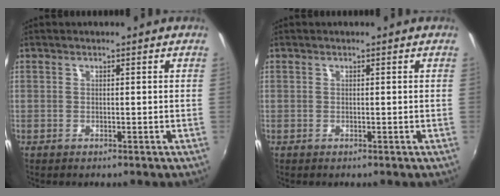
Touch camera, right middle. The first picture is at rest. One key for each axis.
{"total": 0.0}